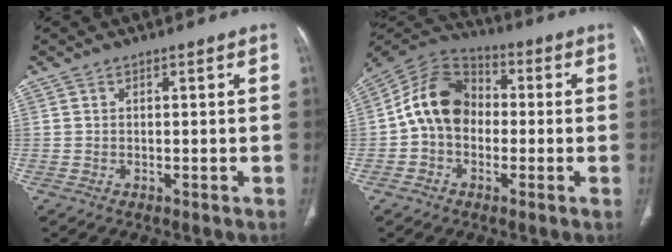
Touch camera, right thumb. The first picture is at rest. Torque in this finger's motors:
{"motor_torque": [1.25, 2.01, 1.20, -0.47, 0.14]}